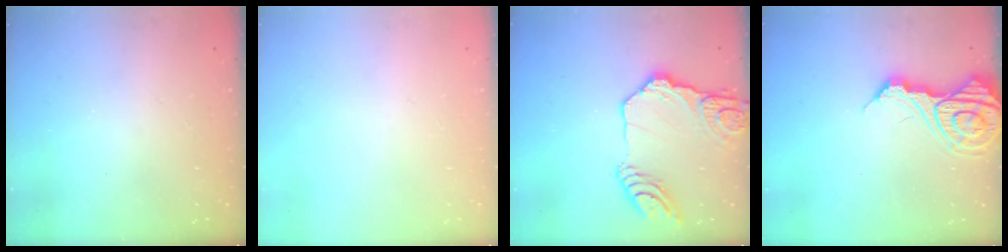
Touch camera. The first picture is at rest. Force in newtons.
{"total": 0.0}
{"total": 16.4, "press": 16.3, "slide": 1.7}
{"total": 13.6, "press": 13.5, "slide": 1.4}